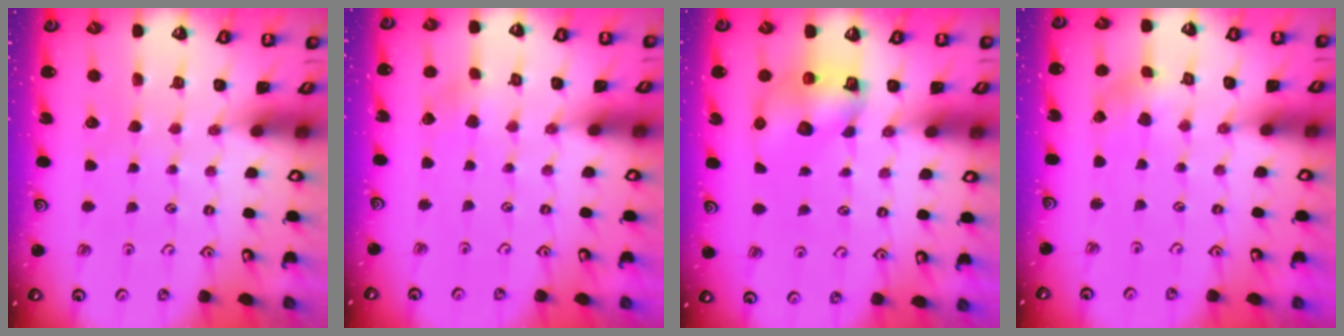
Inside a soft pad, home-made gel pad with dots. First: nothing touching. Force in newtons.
{"total": 2.6, "press": 2.6, "slide": 0.2}
{"total": 8.4, "press": 8.4, "slide": 0.5}
{"total": 0.0}